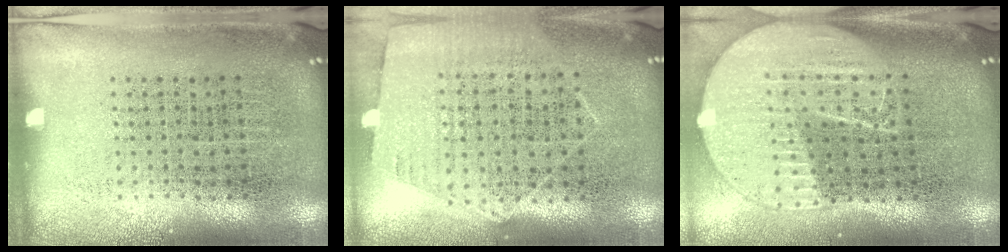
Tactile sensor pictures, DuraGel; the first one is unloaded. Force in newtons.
{"total": 1.2, "press": 1.1, "slide": 0.5}
{"total": 2.1, "press": 1.9, "slide": 1.0}